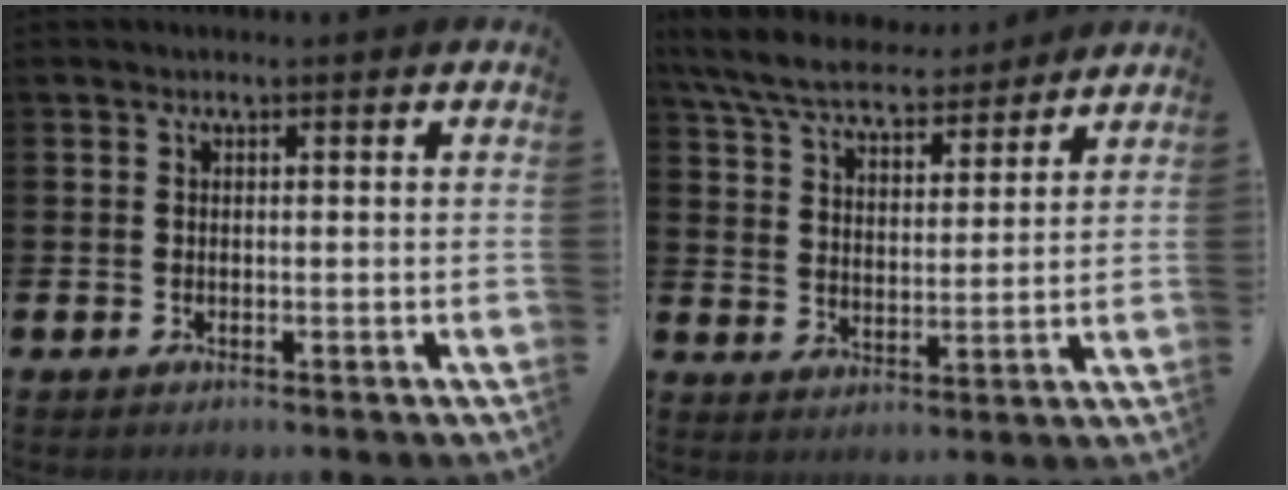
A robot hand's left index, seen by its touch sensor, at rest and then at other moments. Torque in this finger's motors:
{"motor_torque": [1.11, -1.03, 0.35, 0.21]}